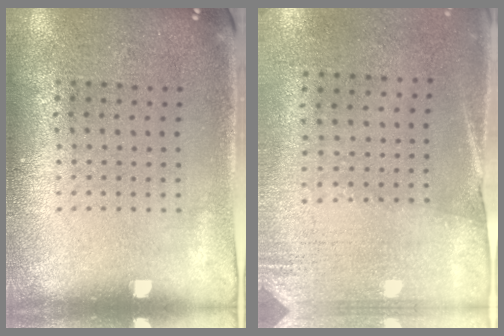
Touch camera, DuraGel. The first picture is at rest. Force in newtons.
{"total": 2.6, "press": 2.3, "slide": 1.3}